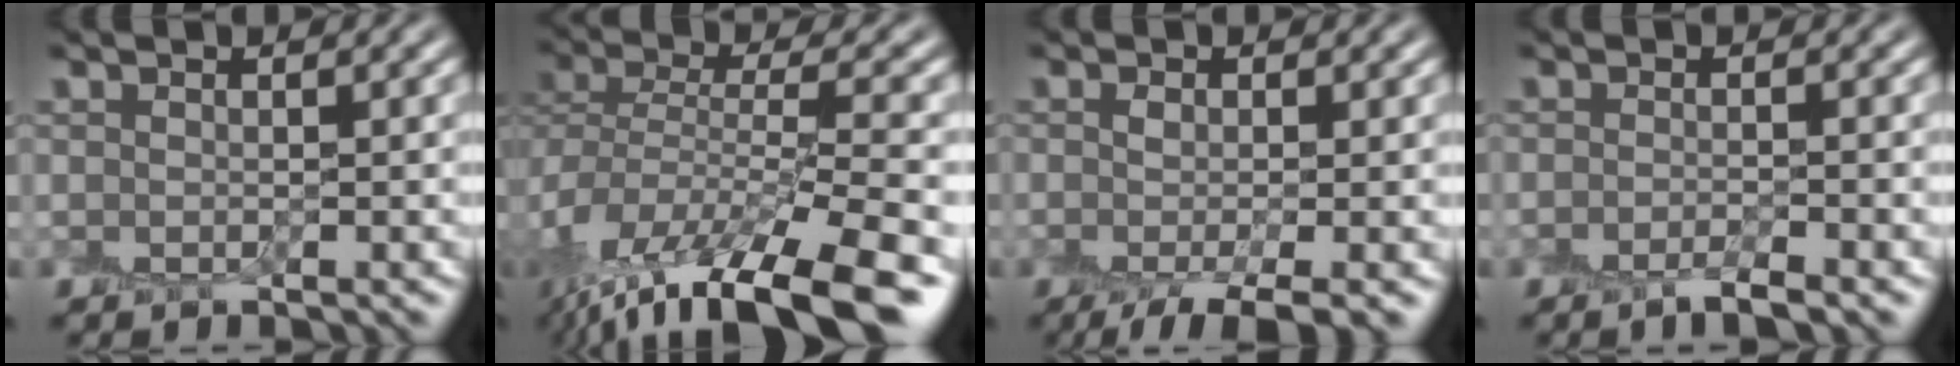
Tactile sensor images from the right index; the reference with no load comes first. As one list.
[{"total": 13.2, "force": [-8.2, 4.7, 9.2], "torque": [-0.193, -0.012, -0.122]}, {"total": 3.7, "force": [-1.7, 1.0, 3.2], "torque": [-0.053, -0.007, -0.038]}, {"total": 2.0, "force": [-1.4, 0.4, 1.4], "torque": [-0.015, -0.003, -0.030]}]